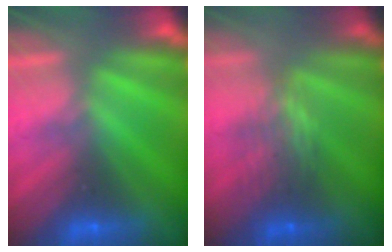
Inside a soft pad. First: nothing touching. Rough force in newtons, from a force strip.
{"total": 5.7}